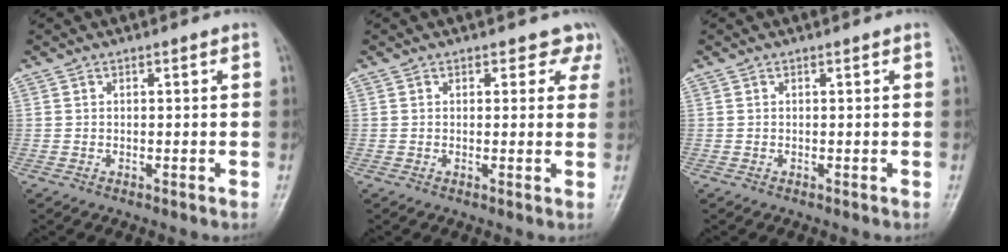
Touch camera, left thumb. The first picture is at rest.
{"total": 3.3, "force": [2.3, 2.3, 0.7], "torque": [0.027, -0.011, 0.012]}
{"total": 0.0}